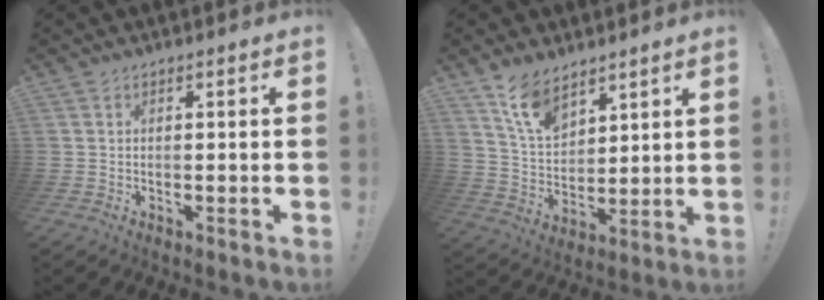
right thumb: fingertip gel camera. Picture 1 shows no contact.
{"total": 10.9, "force": [8.3, 5.2, 4.7], "torque": [-0.099, -0.047, 0.161]}